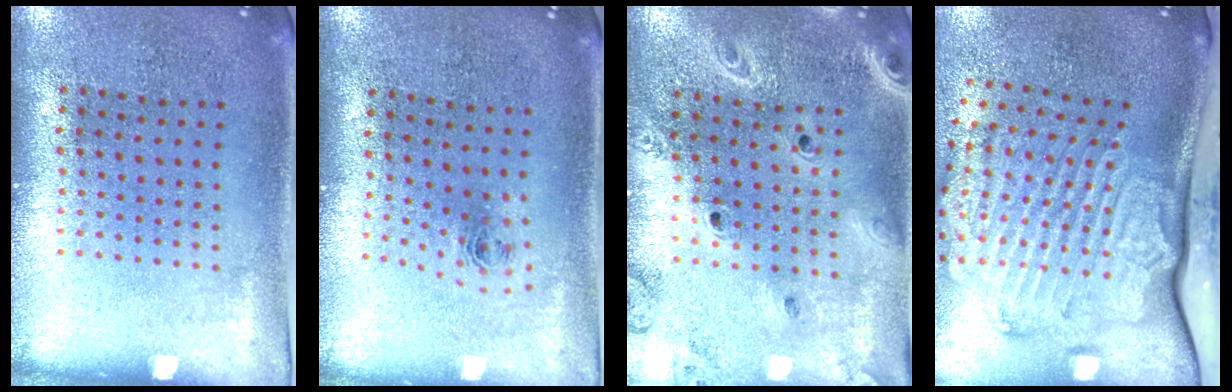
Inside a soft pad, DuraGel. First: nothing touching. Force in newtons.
{"total": 0.9, "press": 0.4, "slide": 0.8}
{"total": 2.4, "press": 2.1, "slide": 1.2}
{"total": 3.6, "press": 2.4, "slide": 2.6}